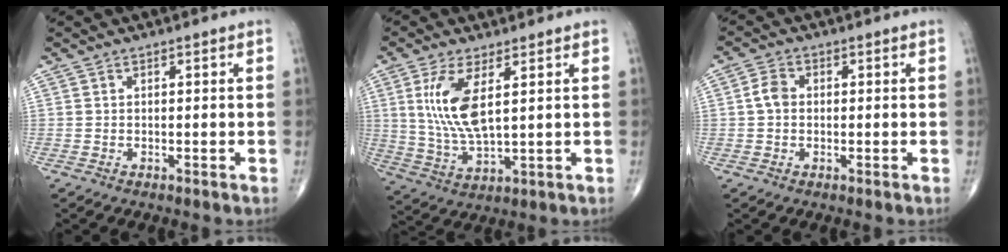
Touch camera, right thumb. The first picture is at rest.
{"total": 10.6, "force": [3.0, 3.8, 9.5], "torque": [-0.206, -0.019, 0.069]}
{"total": 3.2, "force": [0.0, 2.4, 2.1], "torque": [-0.038, 0.008, -0.006]}